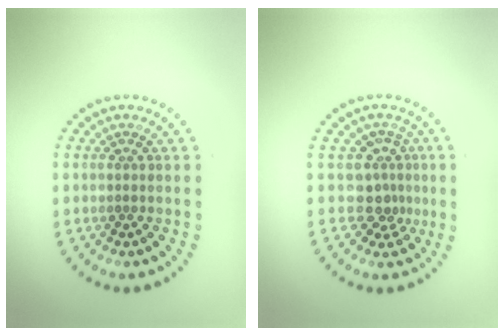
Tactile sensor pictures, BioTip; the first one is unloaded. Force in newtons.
{"total": 2.8, "press": 2.0, "slide": 1.9}